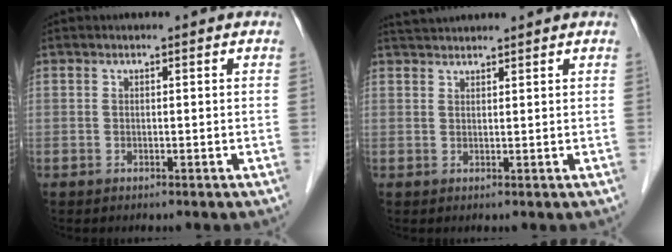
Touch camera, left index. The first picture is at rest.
{"total": 3.5, "force": [3.4, 0.0, 0.8], "torque": [-0.014, 0.031, 0.064]}